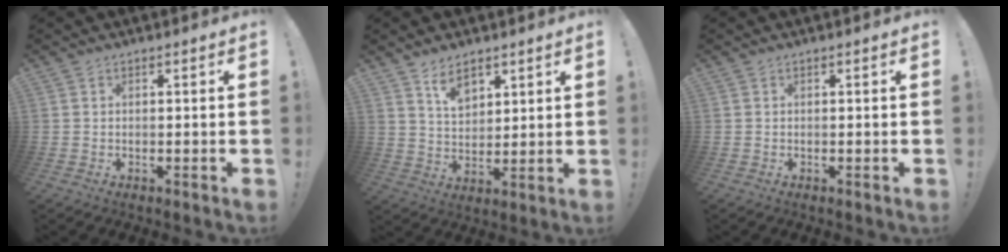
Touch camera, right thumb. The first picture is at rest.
{"total": 7.7, "force": [5.5, 4.2, 3.3], "torque": [-0.045, -0.033, 0.102]}
{"total": 0.0}